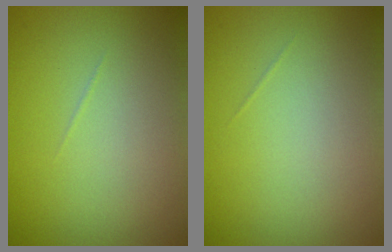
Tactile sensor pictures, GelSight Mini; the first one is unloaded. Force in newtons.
{"total": 0.0}